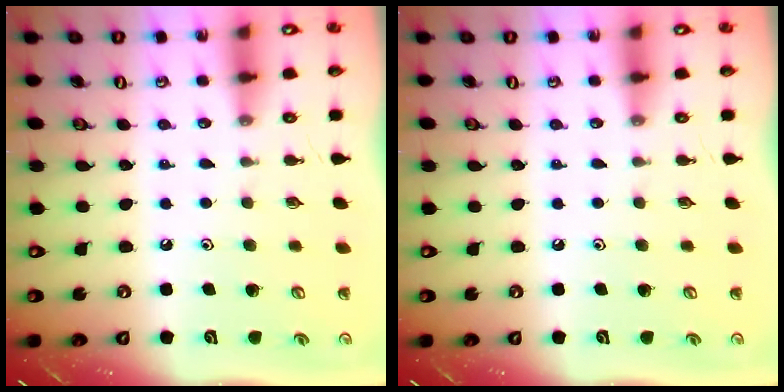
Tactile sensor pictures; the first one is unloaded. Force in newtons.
{"total": 0.0}